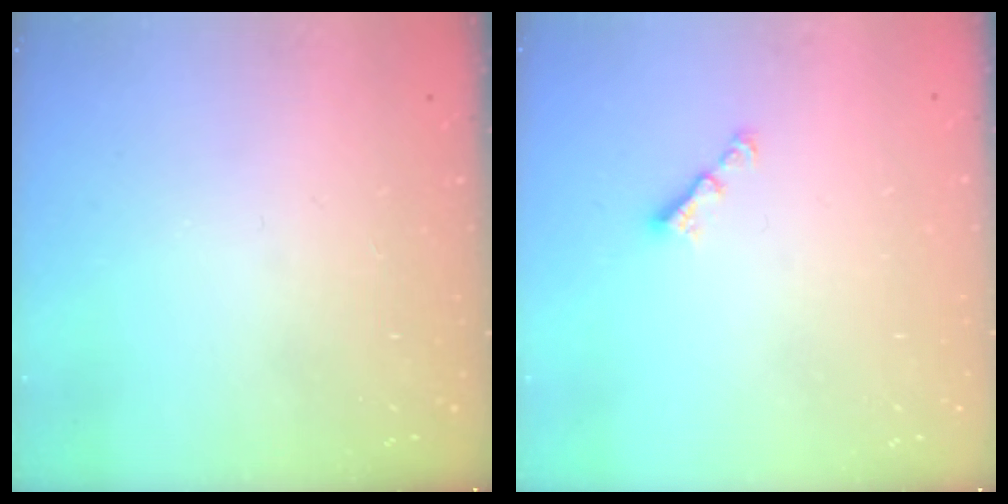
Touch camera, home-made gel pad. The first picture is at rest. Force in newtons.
{"total": 2.8, "press": 2.7, "slide": 0.5}